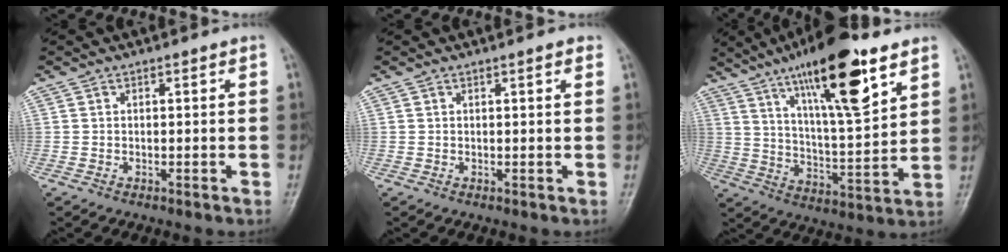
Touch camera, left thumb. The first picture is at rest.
{"total": 1.1, "force": [0.6, 0.2, 0.9], "torque": [-0.013, 0.000, 0.005]}
{"total": 19.8, "force": [11.3, 4.7, 15.5], "torque": [-0.234, -0.046, 0.193]}